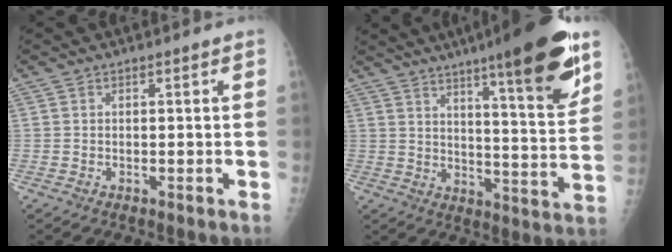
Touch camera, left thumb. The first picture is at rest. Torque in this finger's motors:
{"motor_torque": [2.62, 1.51, 1.77, -1.00, 0.43]}